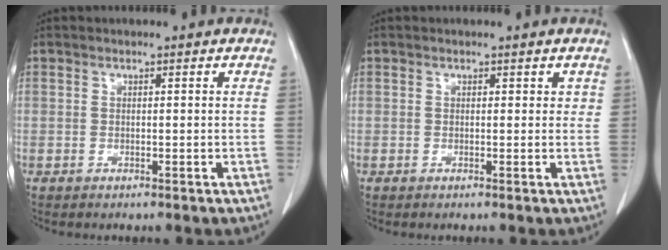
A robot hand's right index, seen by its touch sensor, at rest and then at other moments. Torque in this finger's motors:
{"motor_torque": [-0.05, -0.08, 0.02, -0.01]}